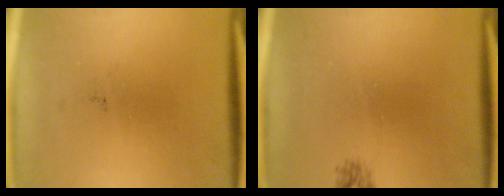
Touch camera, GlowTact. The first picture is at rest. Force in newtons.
{"total": 0.9}